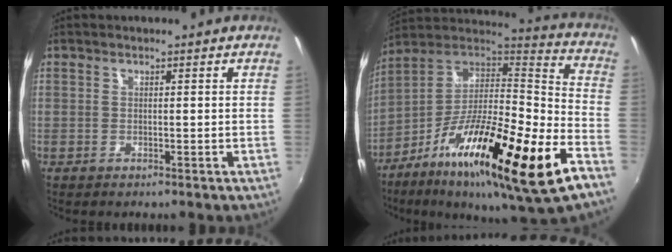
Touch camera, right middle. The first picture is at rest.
{"total": 28.9, "force": [-14.0, 3.2, 25.1], "torque": [-0.394, -0.047, -0.244]}